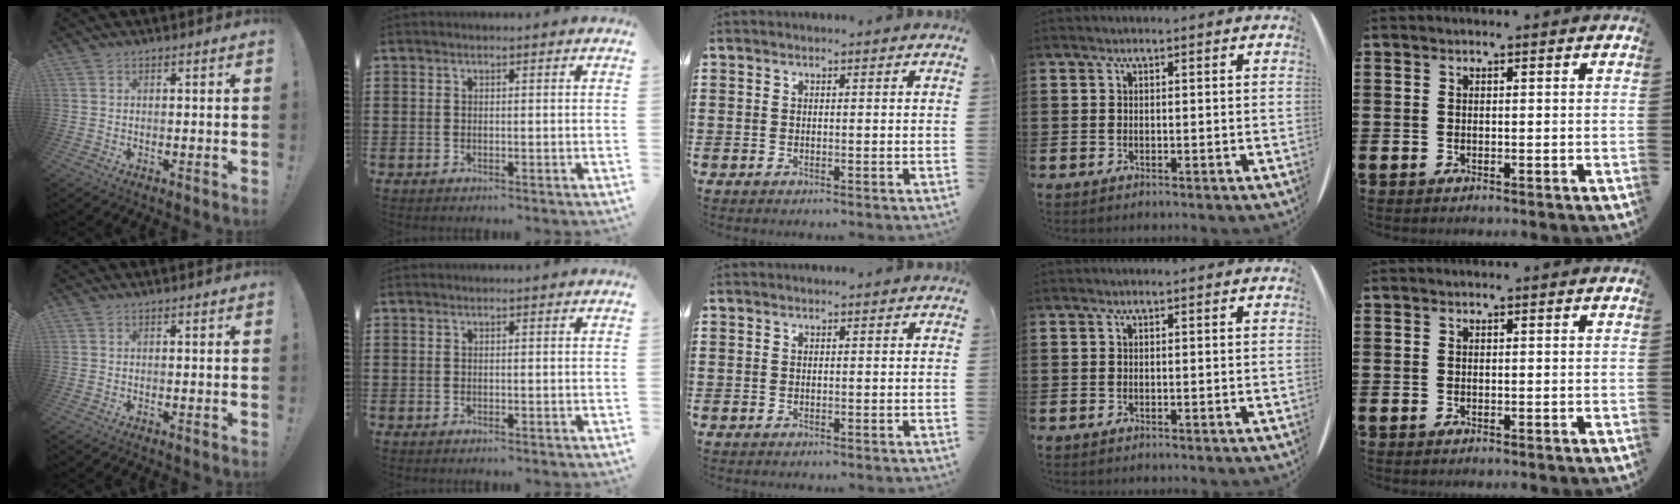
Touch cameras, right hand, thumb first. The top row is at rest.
{}